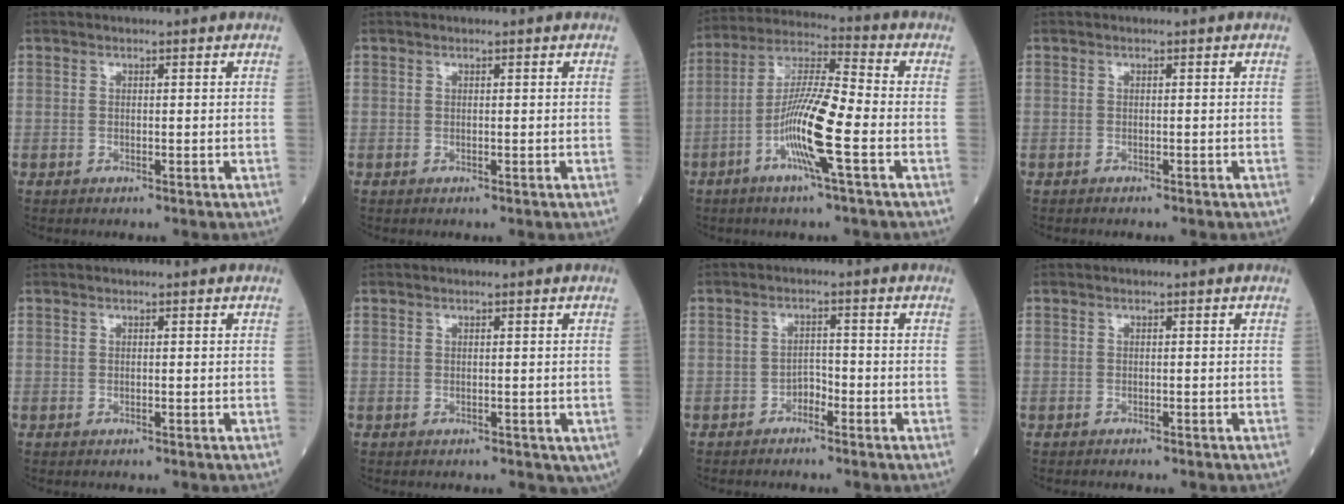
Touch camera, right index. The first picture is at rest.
{"total": 0.0}
{"total": 13.0, "force": [-4.2, 1.0, 12.2], "torque": [-0.246, 0.000, -0.085]}
{"total": 2.0, "force": [-1.6, 0.9, 0.9], "torque": [-0.023, -0.004, -0.018]}
{"total": 0.0}
{"total": 3.4, "force": [-0.4, 2.1, 2.7], "torque": [-0.043, -0.003, -0.002]}
{"total": 2.6, "force": [-1.8, 1.5, 1.2], "torque": [-0.024, 0.005, -0.031]}
{"total": 2.0, "force": [-1.6, 0.8, 0.9], "torque": [-0.022, -0.004, -0.018]}